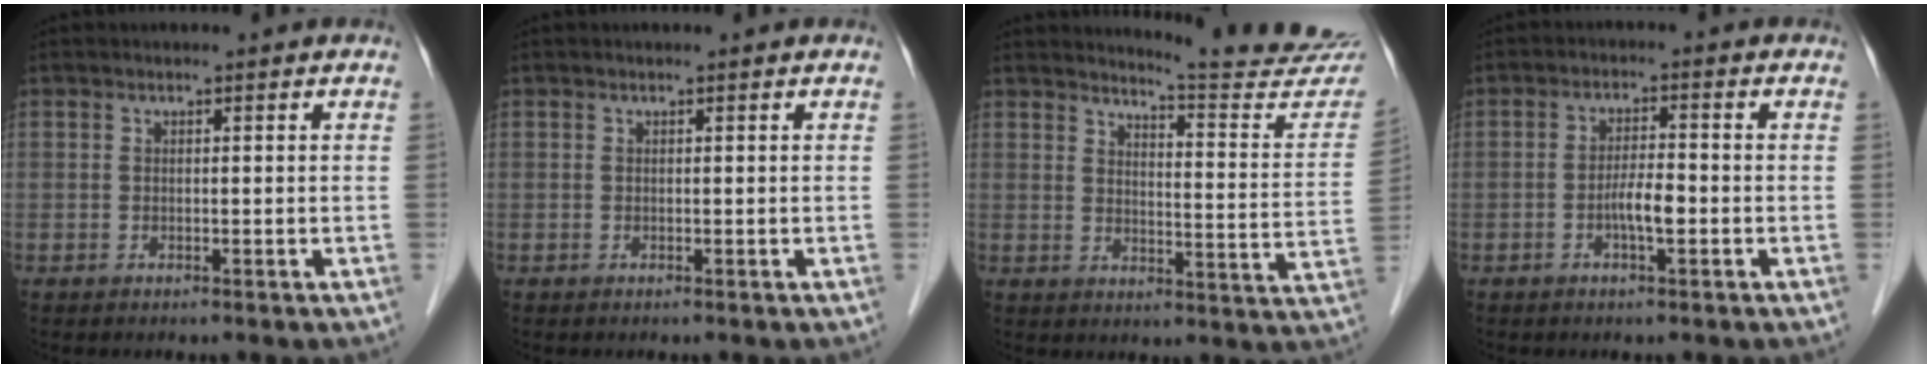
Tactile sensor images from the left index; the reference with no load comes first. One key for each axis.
{"total": 0.0}
{"total": 16.2, "fx": 16.0, "fy": -0.6, "fz": 2.7, "tx": -0.031, "ty": -0.121, "tz": 0.175}
{"total": 3.6, "fx": -1.3, "fy": 0.6, "fz": 3.3, "tx": -0.065, "ty": 0.001, "tz": -0.025}